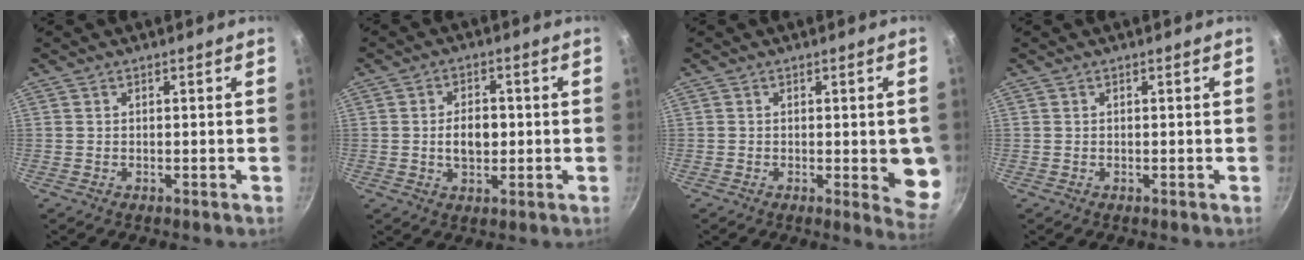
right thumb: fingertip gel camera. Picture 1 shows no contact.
{"total": 6.1, "force": [-0.1, 3.8, 4.7], "torque": [-0.060, 0.007, -0.005]}
{"total": 8.2, "force": [-0.8, 2.7, 7.7], "torque": [-0.069, -0.013, -0.009]}
{"total": 0.0}